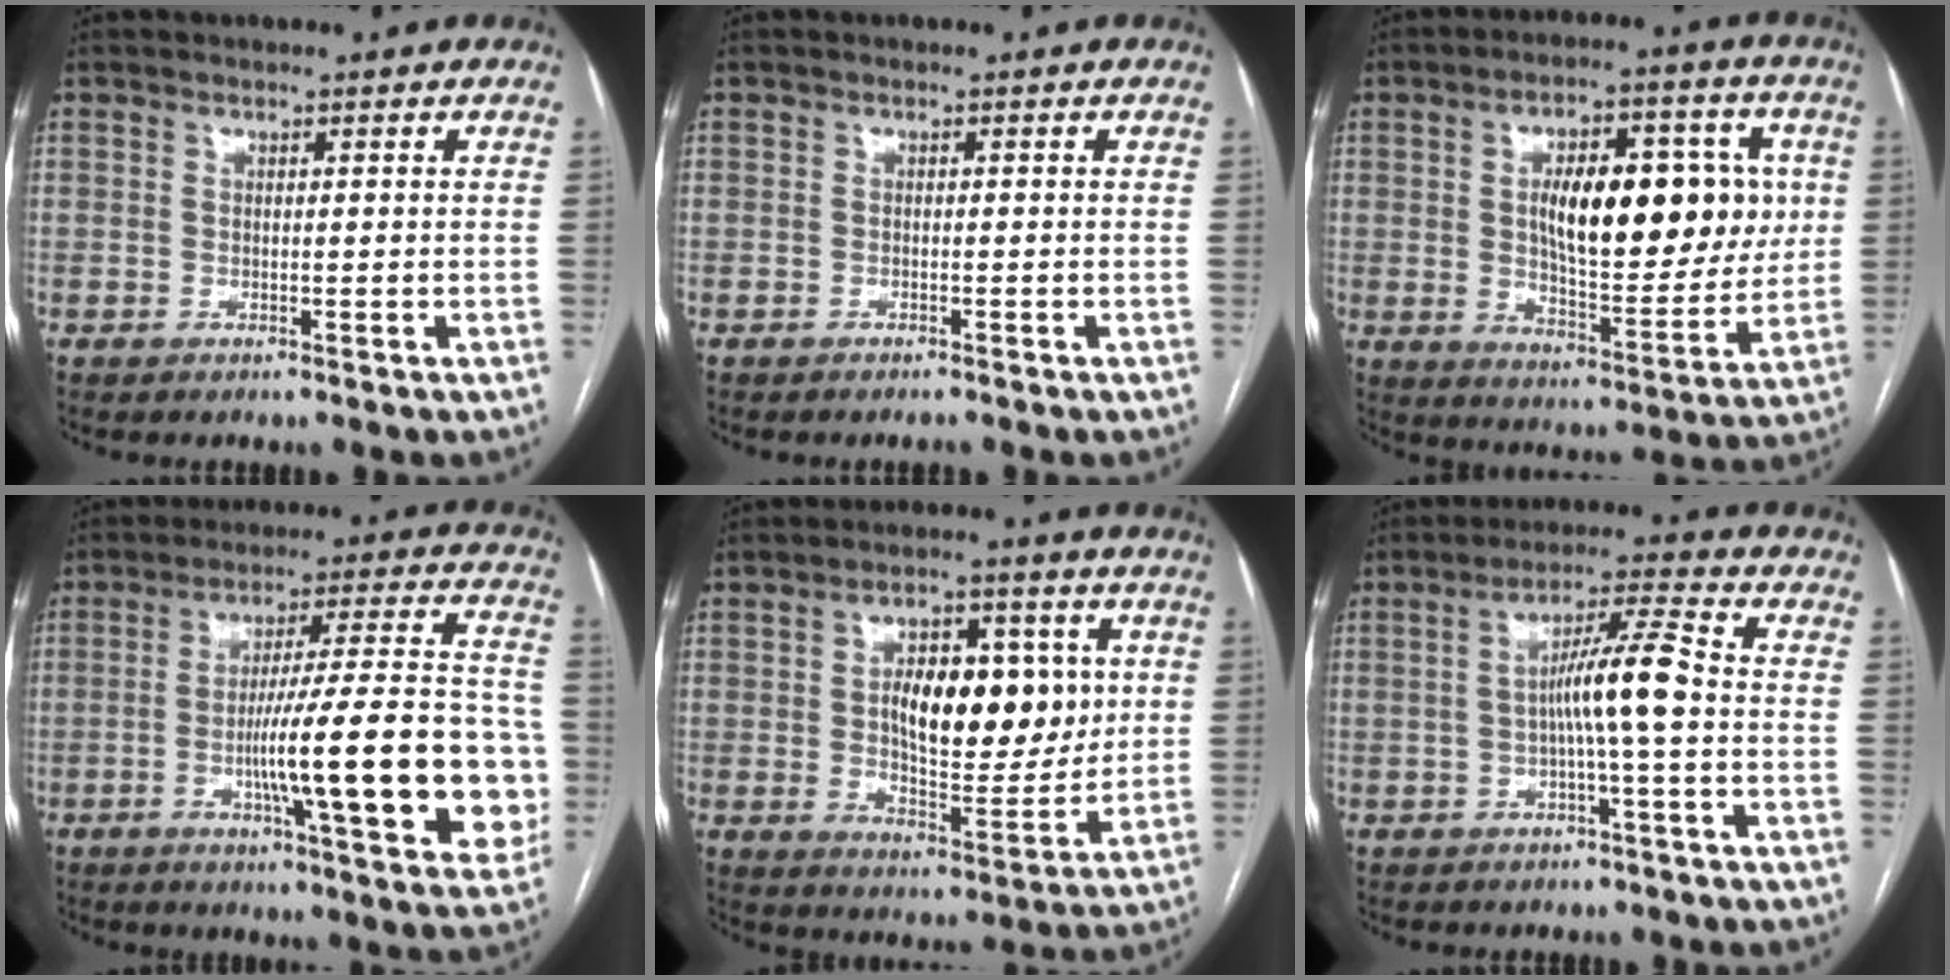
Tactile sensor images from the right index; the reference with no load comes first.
{"total": 0.8, "force": [-0.7, 0.0, 0.3], "torque": [-0.010, -0.001, -0.010]}
{"total": 17.8, "force": [3.0, 7.5, 15.8], "torque": [-0.237, 0.023, 0.053]}
{"total": 21.6, "force": [-4.5, 2.9, 20.9], "torque": [-0.251, 0.020, -0.058]}
{"total": 13.8, "force": [2.2, 6.4, 12.0], "torque": [-0.186, 0.012, 0.042]}
{"total": 7.6, "force": [-0.7, 0.1, 7.6], "torque": [-0.135, 0.017, -0.014]}